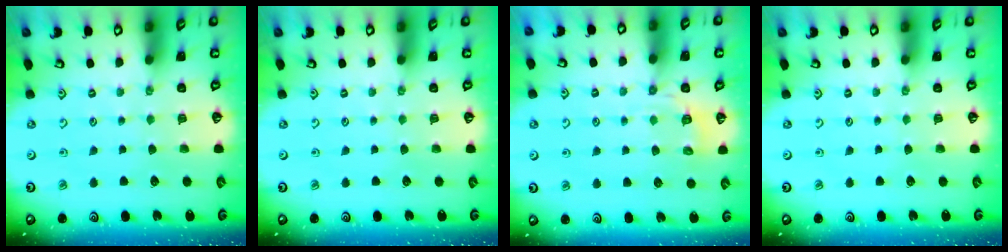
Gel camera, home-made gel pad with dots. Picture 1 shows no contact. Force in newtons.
{"total": 0.0}
{"total": 5.6, "press": 5.3, "slide": 2.0}
{"total": 0.0}